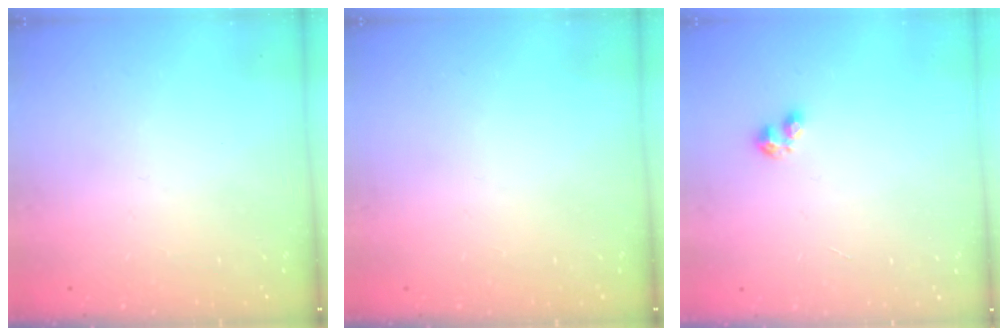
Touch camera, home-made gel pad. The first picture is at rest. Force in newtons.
{"total": 0.0}
{"total": 2.8, "press": 2.8, "slide": 0.5}